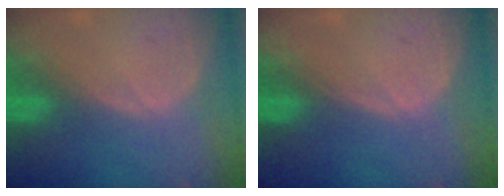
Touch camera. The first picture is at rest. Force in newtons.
{"total": 0.0}